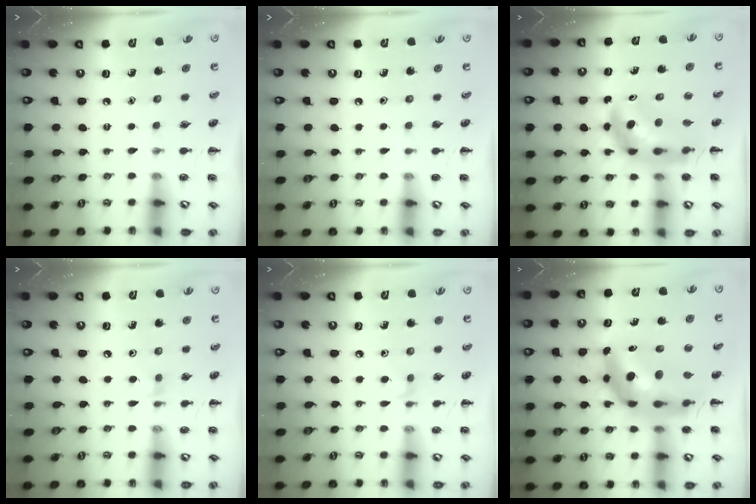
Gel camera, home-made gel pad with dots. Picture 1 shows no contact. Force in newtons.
{"total": 0.0}
{"total": 7.0, "press": 6.8, "slide": 1.8}
{"total": 3.4, "press": 3.1, "slide": 1.3}
{"total": 3.0, "press": 2.7, "slide": 1.2}
{"total": 12.8, "press": 12.2, "slide": 3.8}